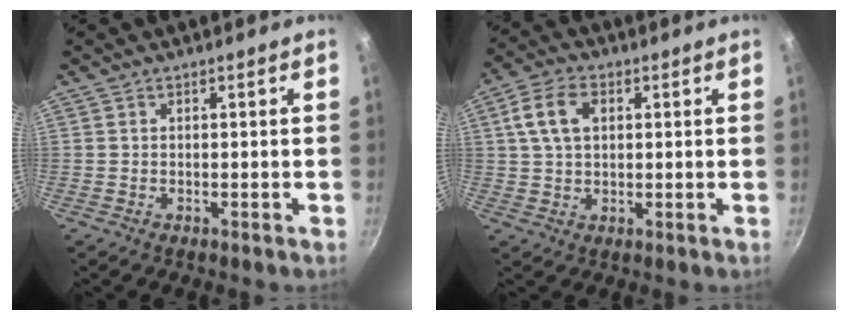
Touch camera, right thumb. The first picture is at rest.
{"total": 8.2, "force": [2.2, 5.2, 5.9], "torque": [-0.103, 0.011, 0.035]}